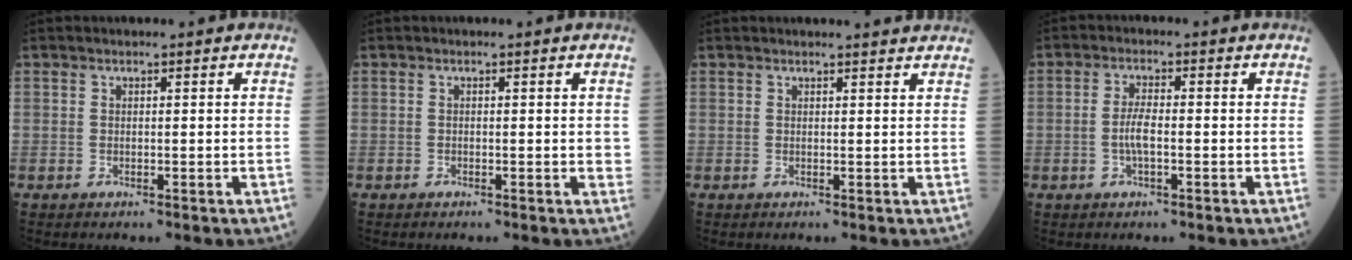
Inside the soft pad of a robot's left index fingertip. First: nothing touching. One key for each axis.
{"total": 0.8, "fx": 0.2, "fy": 0.5, "fz": 0.6, "tx": -0.003, "ty": 0.001, "tz": 0.002}
{"total": 3.1, "fx": 3.0, "fy": 0.0, "fz": 0.5, "tx": -0.009, "ty": 0.006, "tz": 0.027}
{"total": 3.2, "fx": -0.7, "fy": 0.7, "fz": 3.0, "tx": -0.067, "ty": 0.001, "tz": -0.014}